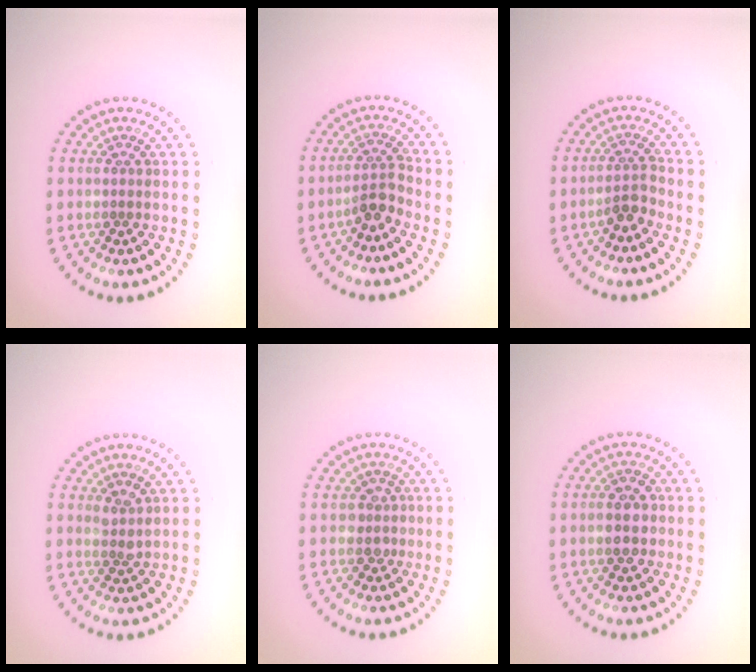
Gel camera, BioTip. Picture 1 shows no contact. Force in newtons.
{"total": 2.4, "press": 1.8, "slide": 1.6}
{"total": 2.2, "press": 1.7, "slide": 1.4}
{"total": 1.2, "press": 1.1, "slide": 0.5}
{"total": 1.3, "press": 1.0, "slide": 0.7}
{"total": 2.4, "press": 2.4, "slide": 0.2}